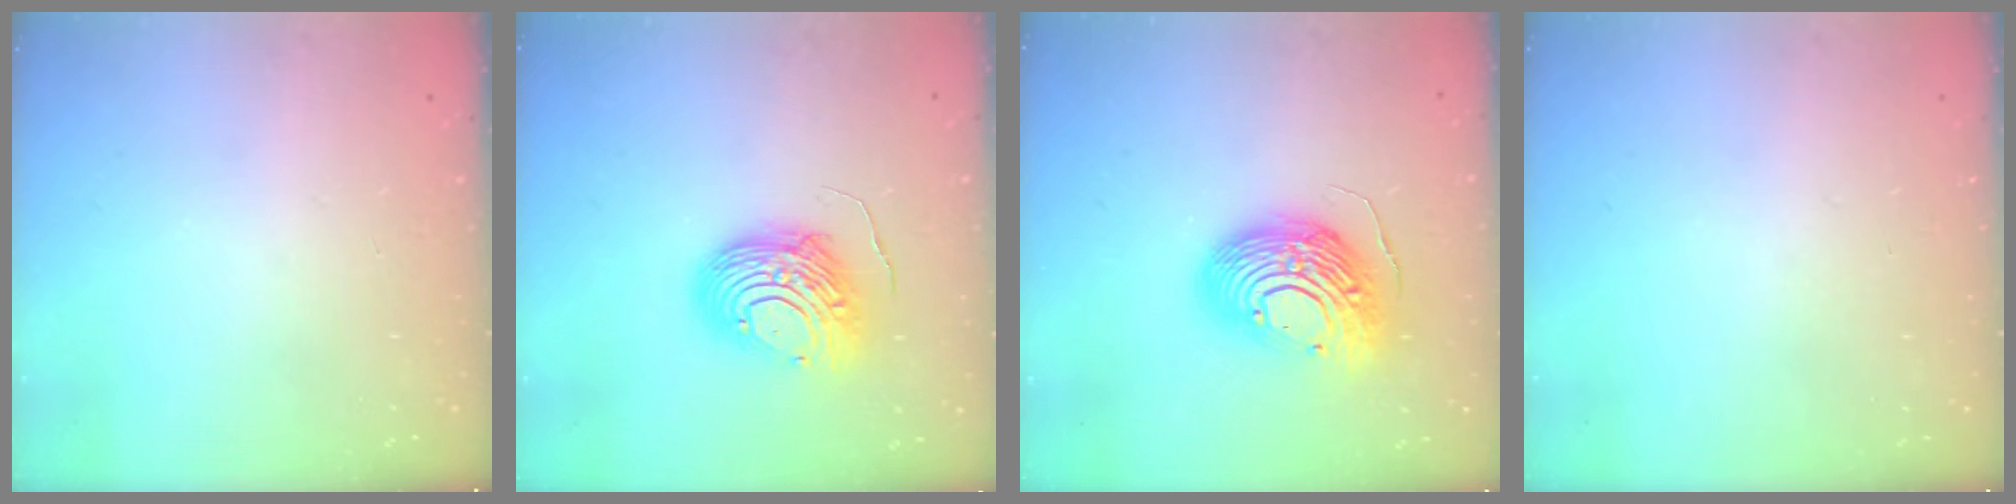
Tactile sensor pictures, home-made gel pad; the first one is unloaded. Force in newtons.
{"total": 11.2, "press": 11.2, "slide": 1.1}
{"total": 17.0, "press": 16.9, "slide": 1.5}
{"total": 0.0}